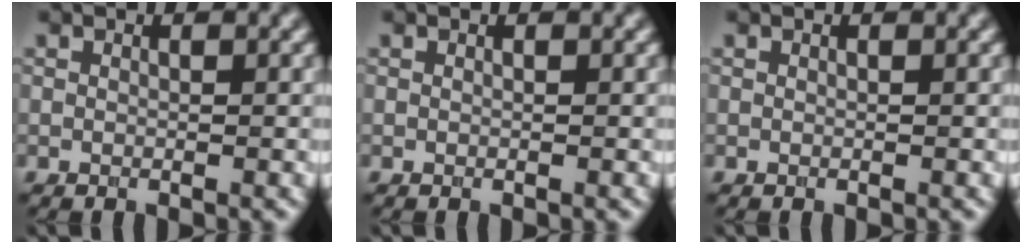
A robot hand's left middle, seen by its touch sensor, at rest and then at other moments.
{"total": 0.0}
{"total": 0.0}